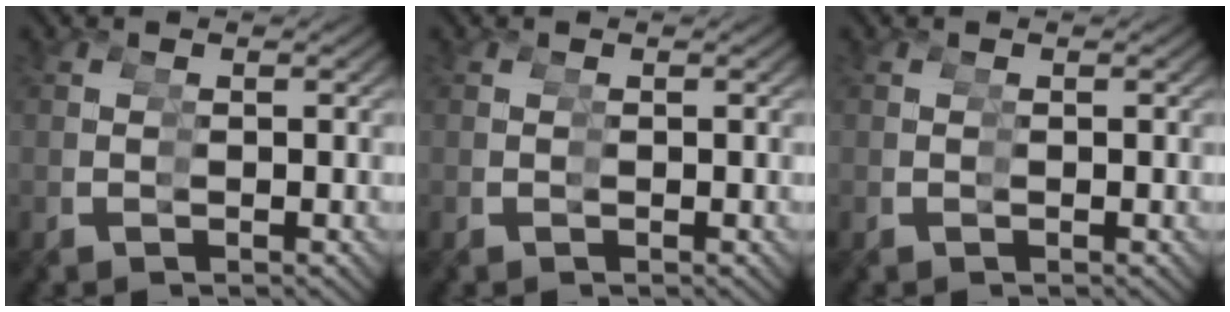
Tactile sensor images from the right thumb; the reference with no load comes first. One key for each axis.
{"total": 0.0}
{"total": 0.0}